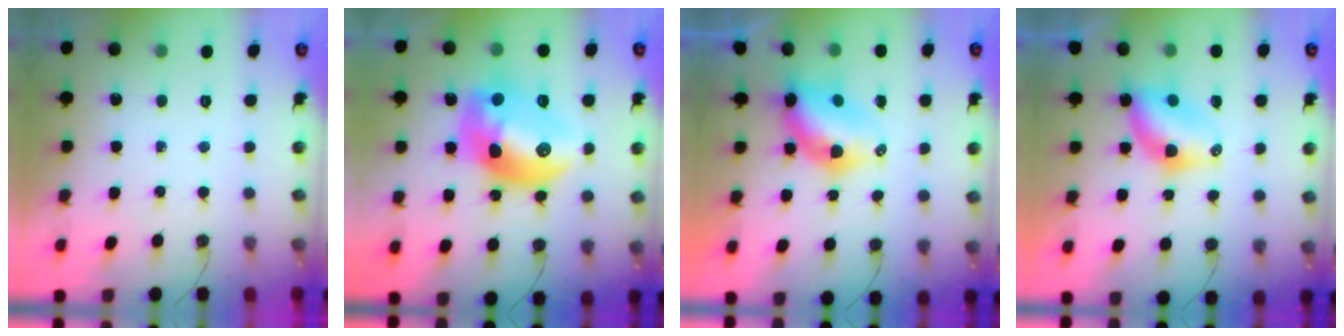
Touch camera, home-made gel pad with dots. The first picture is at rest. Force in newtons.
{"total": 19.0, "press": 19.0, "slide": 1.5}
{"total": 6.7, "press": 6.7, "slide": 0.2}
{"total": 6.9, "press": 6.9, "slide": 0.3}